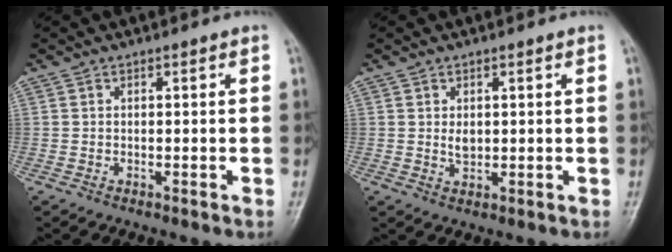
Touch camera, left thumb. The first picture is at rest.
{"total": 2.3, "force": [0.8, 1.5, 1.6], "torque": [-0.021, -0.008, 0.017]}